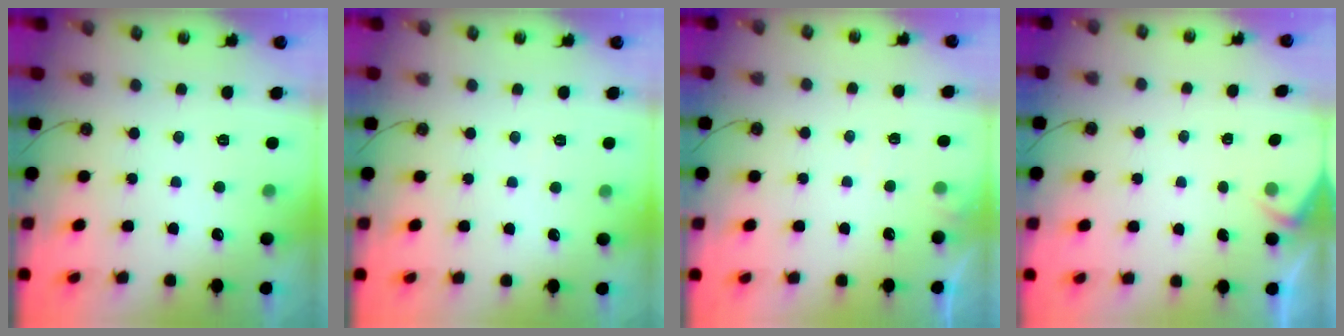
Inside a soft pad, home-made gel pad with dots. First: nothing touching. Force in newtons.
{"total": 2.6, "press": 2.6, "slide": 0.5}
{"total": 4.7, "press": 4.6, "slide": 0.5}
{"total": 3.4, "press": 3.3, "slide": 0.4}